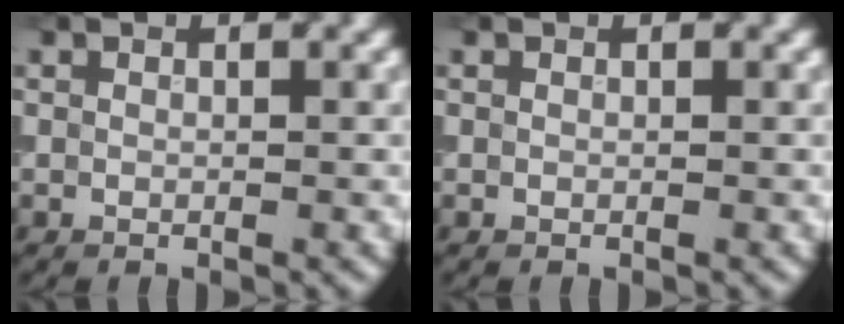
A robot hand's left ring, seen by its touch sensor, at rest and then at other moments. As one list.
[{"total": 0.0}]